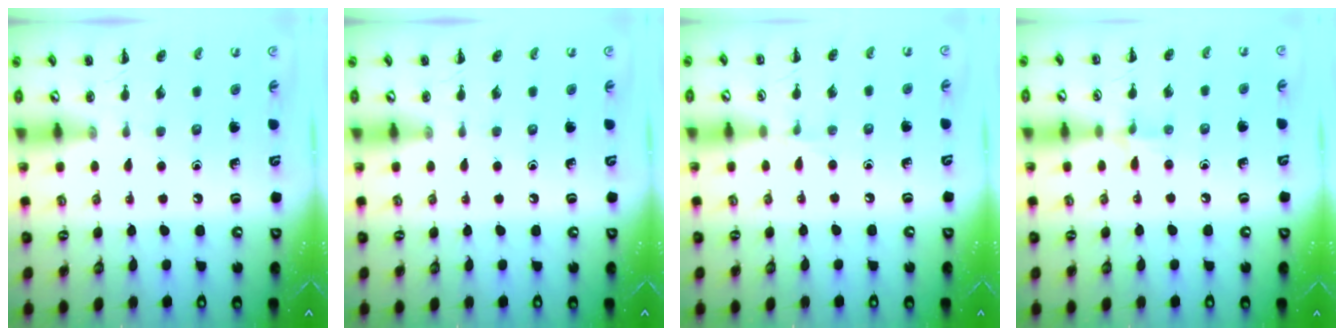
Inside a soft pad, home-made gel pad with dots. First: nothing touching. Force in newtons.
{"total": 0.0}
{"total": 3.6, "press": 3.4, "slide": 1.3}
{"total": 5.8, "press": 5.5, "slide": 1.8}